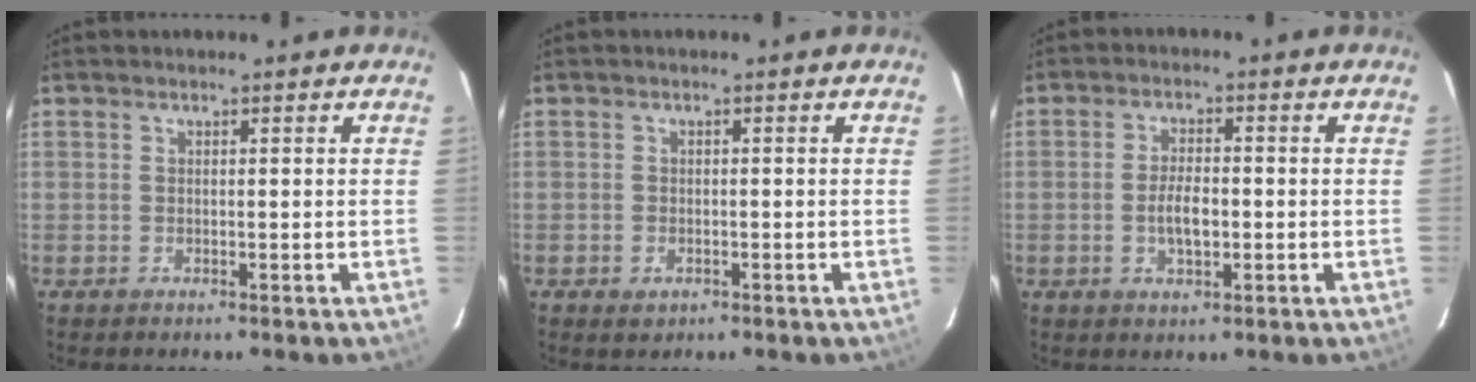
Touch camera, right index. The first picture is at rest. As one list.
[{"total": 2.0, "force": [-1.0, 1.6, 0.8], "torque": [-0.014, -0.002, -0.014]}, {"total": 4.9, "force": [-1.0, 2.1, 4.2], "torque": [-0.082, -0.001, -0.014]}]